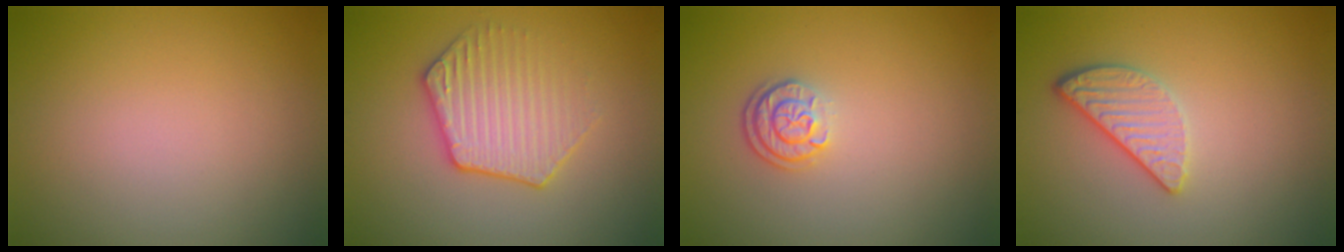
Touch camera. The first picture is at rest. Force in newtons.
{"total": 3.4, "press": 3.1, "slide": 1.1}
{"total": 2.4, "press": 1.9, "slide": 1.5}
{"total": 2.6, "press": 2.3, "slide": 1.3}